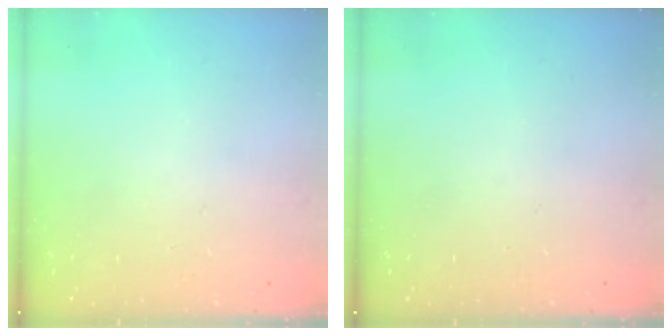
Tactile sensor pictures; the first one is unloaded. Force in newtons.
{"total": 0.0}